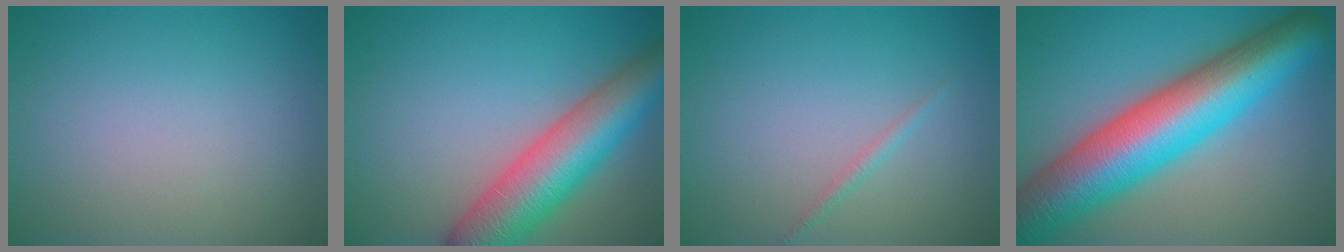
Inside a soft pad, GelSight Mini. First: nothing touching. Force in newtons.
{"total": 8.8, "press": 8.8, "slide": 0.4}
{"total": 0.8, "press": 0.8, "slide": 0.1}
{"total": 13.1, "press": 13.1, "slide": 0.4}